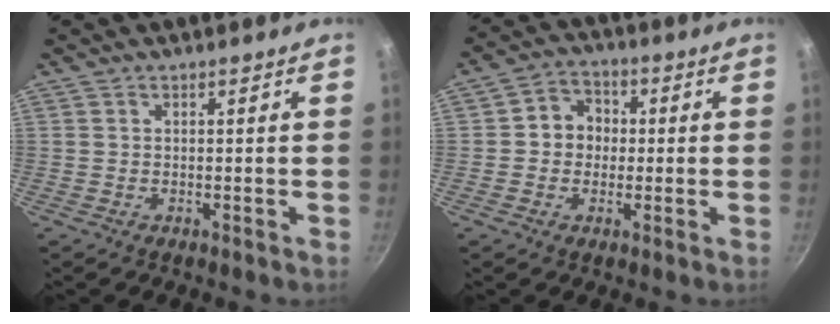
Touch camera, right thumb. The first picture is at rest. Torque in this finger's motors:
{"motor_torque": [-0.42, 0.52, 0.11, -0.10, 0.05]}